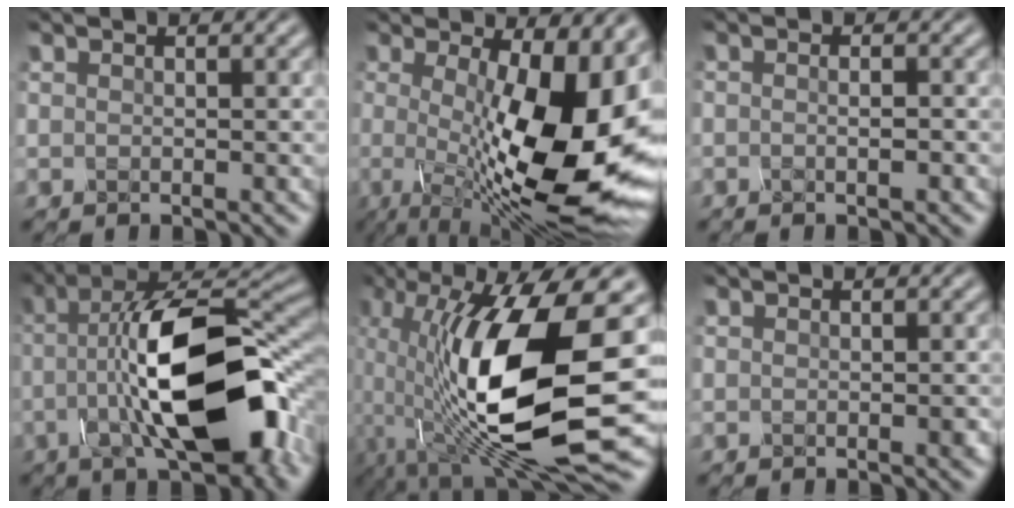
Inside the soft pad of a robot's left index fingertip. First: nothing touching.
{"total": 15.0, "force": [-0.7, 4.5, 14.3], "torque": [-0.173, -0.004, -0.015]}
{"total": 1.1, "force": [-0.8, 0.1, 0.8], "torque": [-0.014, -0.001, -0.016]}
{"total": 13.6, "force": [-1.5, 5.1, 12.5], "torque": [-0.191, 0.005, -0.035]}
{"total": 15.1, "force": [-2.9, 4.3, 14.2], "torque": [-0.261, -0.016, -0.055]}
{"total": 0.5, "force": [-0.1, 0.4, 0.4], "torque": [-0.008, -0.002, 0.000]}